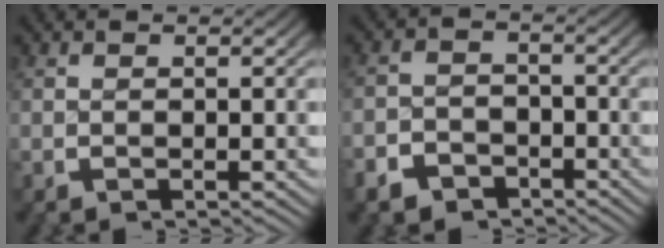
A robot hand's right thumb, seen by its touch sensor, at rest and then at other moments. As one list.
[{"total": 4.6, "force": [-3.4, 3.1, 0.6], "torque": [0.001, -0.017, -0.057]}]